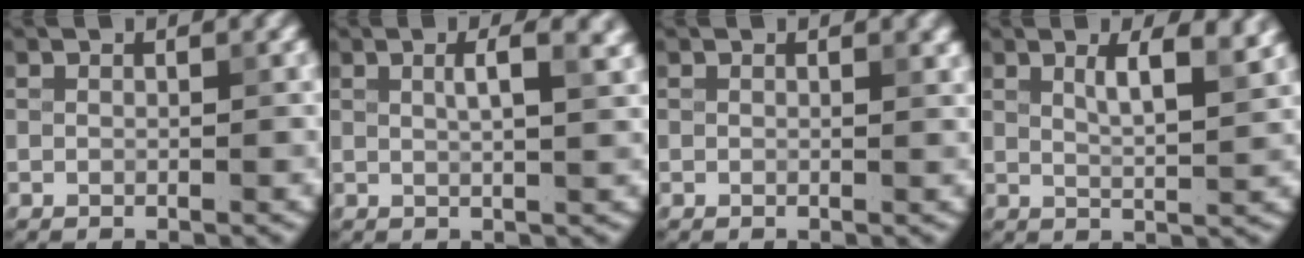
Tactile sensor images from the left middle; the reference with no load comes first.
{"total": 3.8, "force": [1.3, 1.3, 3.3], "torque": [-0.035, 0.013, 0.009]}
{"total": 0.6, "force": [0.3, 0.2, 0.5], "torque": [-0.007, -0.001, 0.005]}
{"total": 5.1, "force": [2.2, 1.7, 4.3], "torque": [-0.056, 0.006, 0.030]}